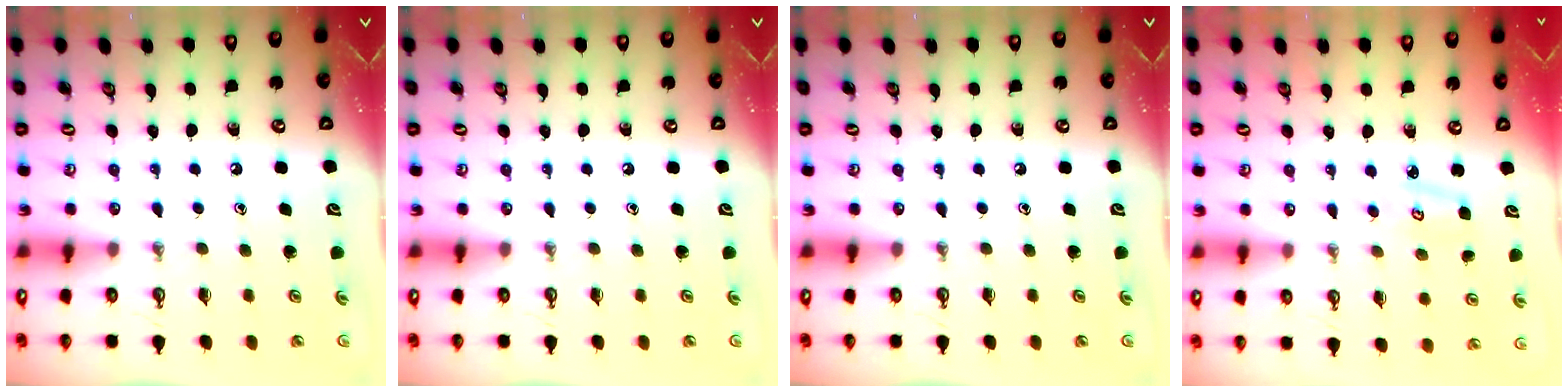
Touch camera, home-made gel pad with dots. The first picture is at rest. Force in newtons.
{"total": 0.0}
{"total": 0.0}
{"total": 3.9, "press": 3.9, "slide": 0.3}